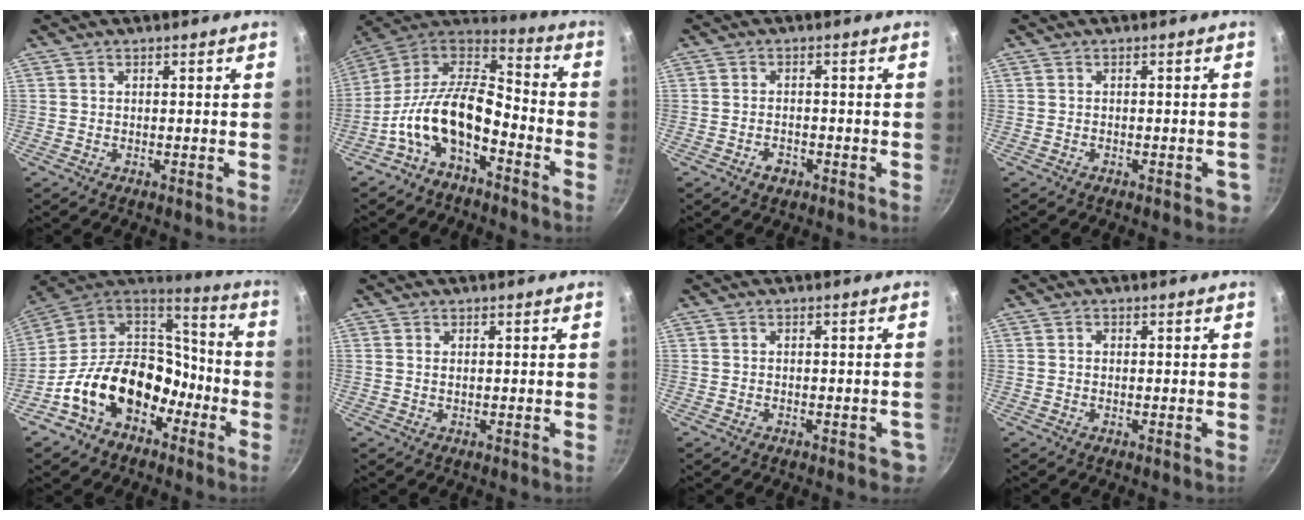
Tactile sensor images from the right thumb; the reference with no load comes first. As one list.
[{"total": 15.1, "force": [-6.4, 7.5, 11.4], "torque": [-0.213, 0.068, -0.133]}, {"total": 2.6, "force": [-1.5, 1.6, 1.3], "torque": [-0.017, 0.016, -0.023]}, {"total": 1.4, "force": [-1.1, 0.3, 0.8], "torque": [0.007, 0.013, -0.003]}, {"total": 19.5, "force": [-8.2, 13.5, 11.4], "torque": [-0.159, 0.077, -0.143]}, {"total": 0.7, "force": [0.2, 0.3, 0.6], "torque": [-0.010, 0.000, 0.002]}, {"total": 1.5, "force": [-1.2, 0.6, 0.8], "torque": [0.009, 0.017, 0.000]}, {"total": 0.6, "force": [0.0, 0.5, 0.4], "torque": [-0.006, 0.004, -0.001]}]